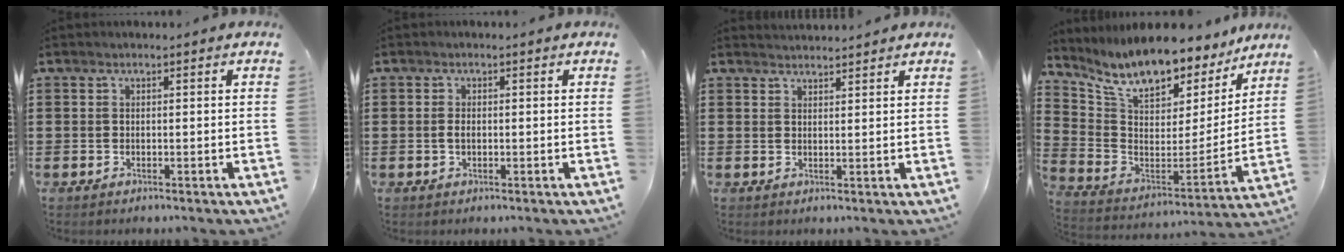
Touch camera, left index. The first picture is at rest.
{"total": 1.3, "force": [-0.2, 0.7, 1.1], "torque": [-0.023, 0.002, -0.004]}
{"total": 1.6, "force": [1.6, 0.0, -0.1], "torque": [-0.003, 0.000, 0.032]}
{"total": 10.5, "force": [9.0, 3.2, 4.5], "torque": [-0.117, -0.065, 0.155]}